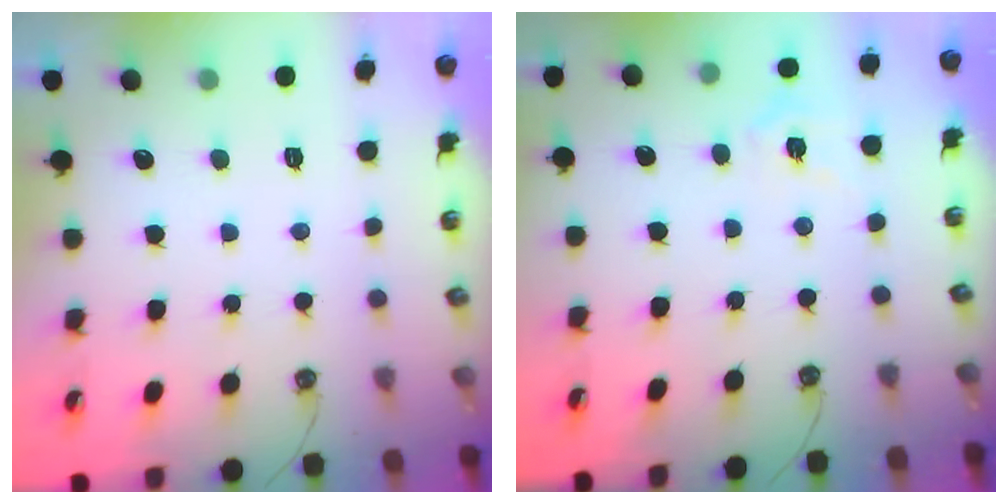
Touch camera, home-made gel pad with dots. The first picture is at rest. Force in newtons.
{"total": 6.4, "press": 6.3, "slide": 0.6}